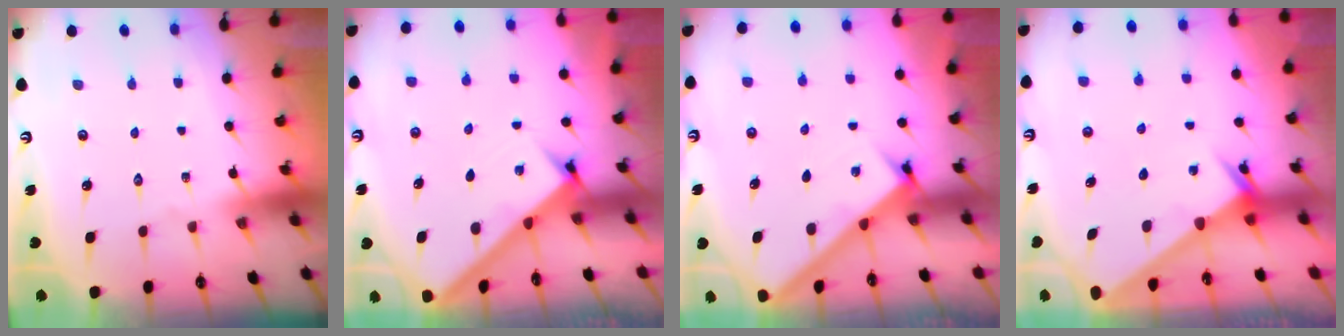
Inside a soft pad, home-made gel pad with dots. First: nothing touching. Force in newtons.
{"total": 2.5, "press": 2.5, "slide": 0.3}
{"total": 2.6, "press": 2.6, "slide": 0.1}
{"total": 1.9, "press": 1.9, "slide": 0.1}